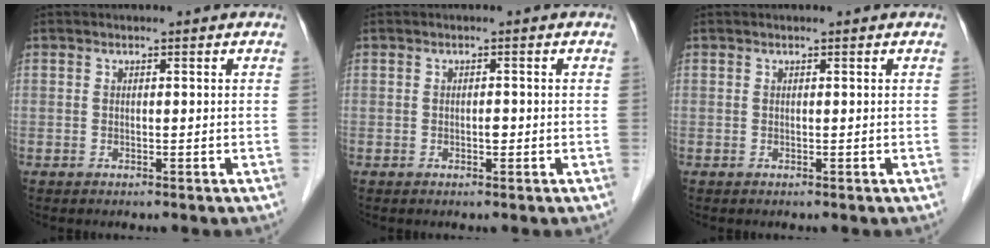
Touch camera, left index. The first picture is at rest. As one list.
[{"total": 0.9, "force": [-0.3, 0.4, 0.7], "torque": [-0.012, 0.002, -0.005]}, {"total": 0.0}]